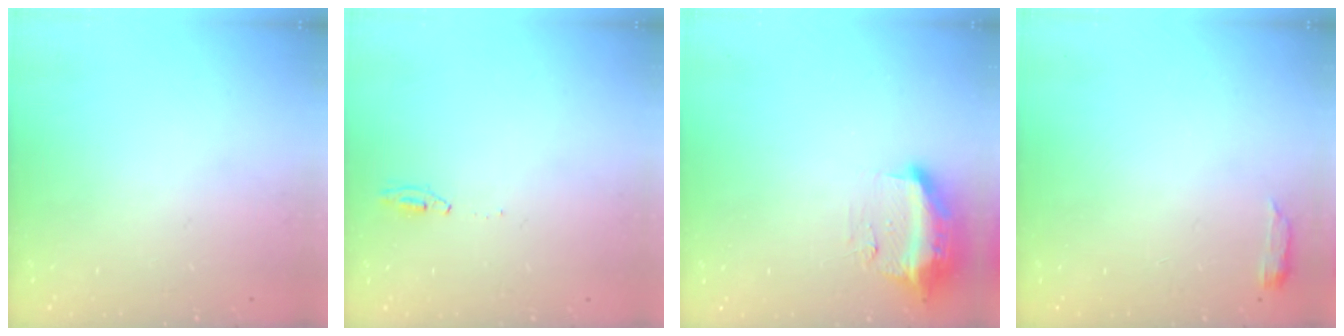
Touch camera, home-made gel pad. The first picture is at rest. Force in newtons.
{"total": 17.2, "press": 4.3, "slide": 16.7}
{"total": 11.2, "press": 11.2, "slide": 0.6}
{"total": 2.8, "press": 2.8, "slide": 0.5}